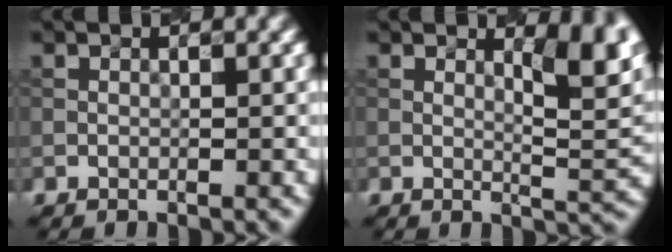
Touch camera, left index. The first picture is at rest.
{"total": 5.0, "force": [2.0, 1.6, 4.3], "torque": [-0.056, -0.007, 0.031]}